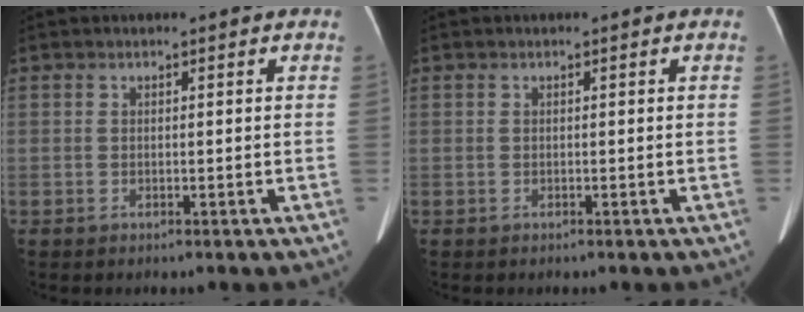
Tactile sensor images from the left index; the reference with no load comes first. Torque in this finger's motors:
{"motor_torque": [0.00, 0.00, 0.00, 0.00]}